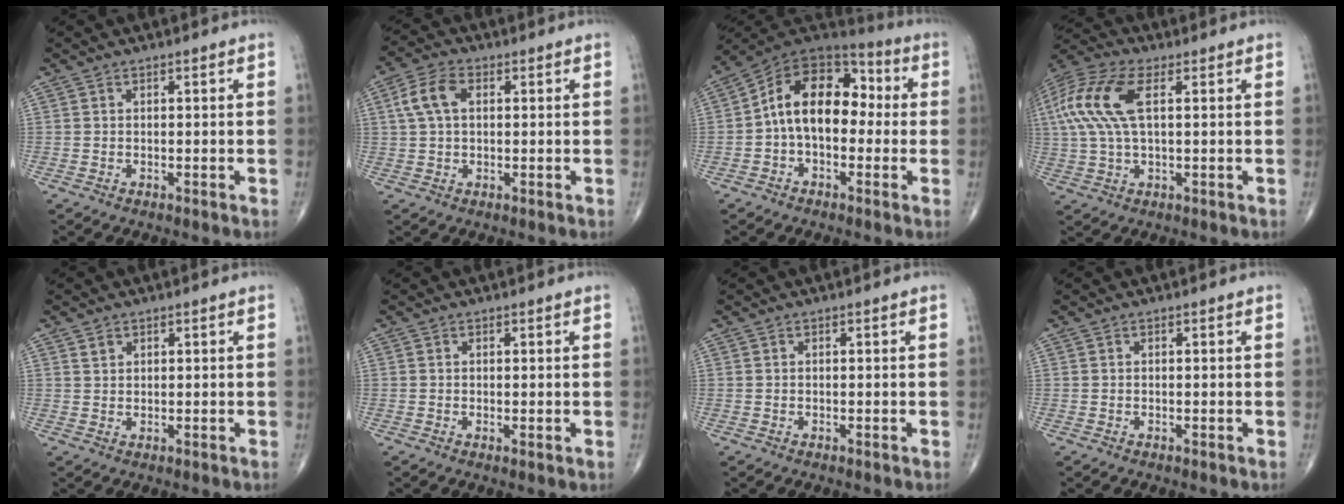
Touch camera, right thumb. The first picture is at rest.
{"total": 6.5, "force": [1.5, 3.9, 5.0], "torque": [-0.104, 0.016, 0.026]}
{"total": 15.4, "force": [-0.2, 9.8, 11.9], "torque": [-0.162, 0.051, -0.018]}
{"total": 14.1, "force": [3.4, 6.4, 12.1], "torque": [-0.286, 0.021, 0.063]}
{"total": 1.5, "force": [1.0, 1.0, 0.5], "torque": [0.001, -0.006, 0.017]}
{"total": 0.6, "force": [0.1, 0.1, 0.6], "torque": [-0.016, -0.005, 0.001]}
{"total": 0.0}
{"total": 0.0}